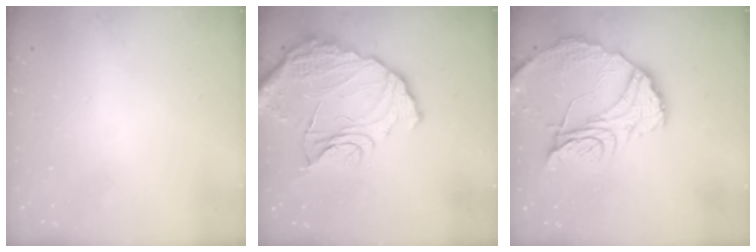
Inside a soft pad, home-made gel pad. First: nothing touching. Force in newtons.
{"total": 17.4, "press": 17.3, "slide": 1.3}
{"total": 16.6, "press": 16.5, "slide": 1.6}